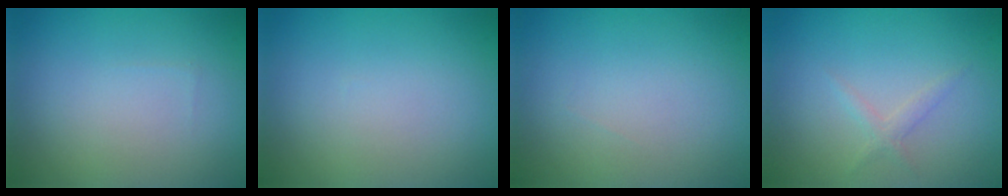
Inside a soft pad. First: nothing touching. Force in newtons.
{"total": 0.0}
{"total": 0.0}
{"total": 1.1, "press": 1.1, "slide": 0.0}